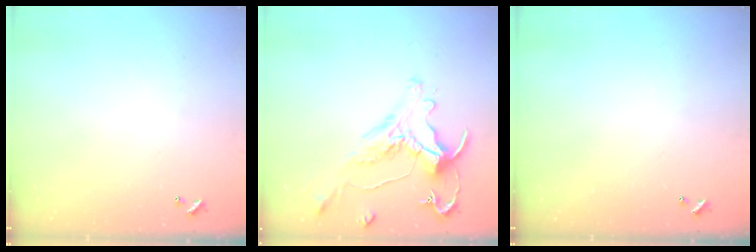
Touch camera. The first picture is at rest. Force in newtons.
{"total": 0.7, "press": 0.1, "slide": 0.7}
{"total": 0.0}